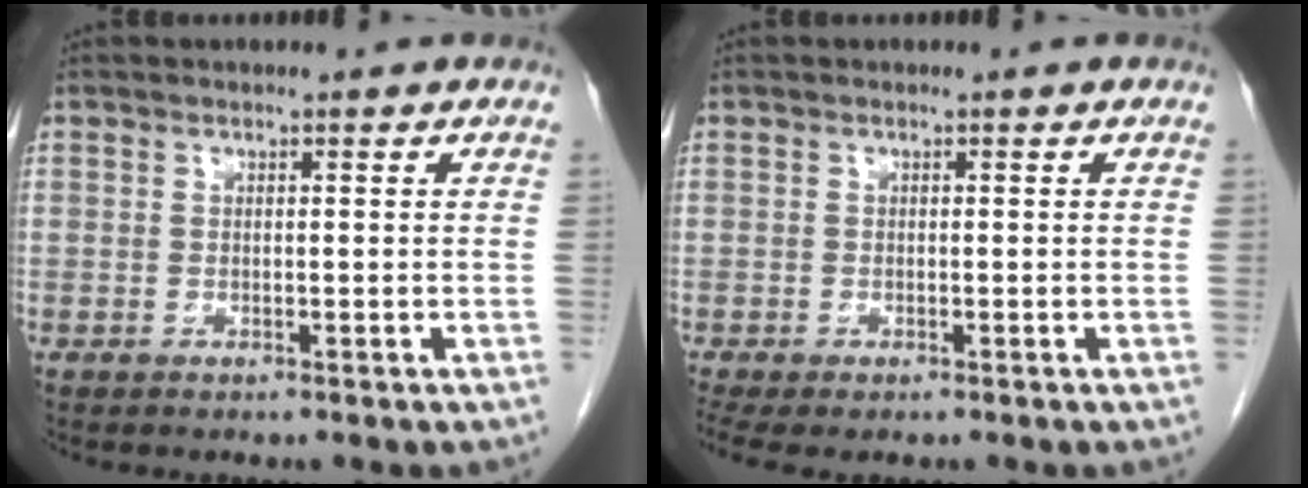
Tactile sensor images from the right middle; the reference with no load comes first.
{"total": 3.4, "force": [-2.4, 1.1, 2.1], "torque": [-0.042, -0.014, -0.040]}